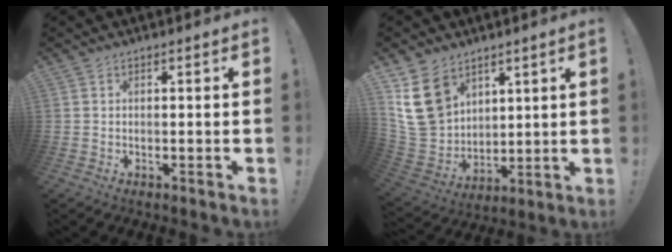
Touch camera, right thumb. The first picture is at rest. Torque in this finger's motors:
{"motor_torque": [0.91, 3.08, 0.18, 0.21, 0.30]}